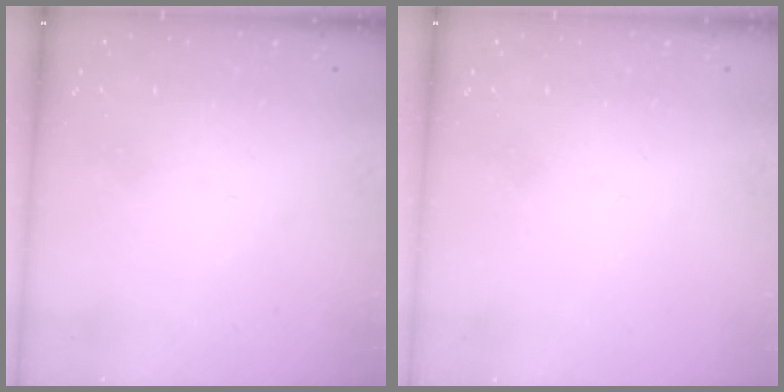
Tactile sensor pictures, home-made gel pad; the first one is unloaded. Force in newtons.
{"total": 2.2, "press": 2.1, "slide": 0.4}